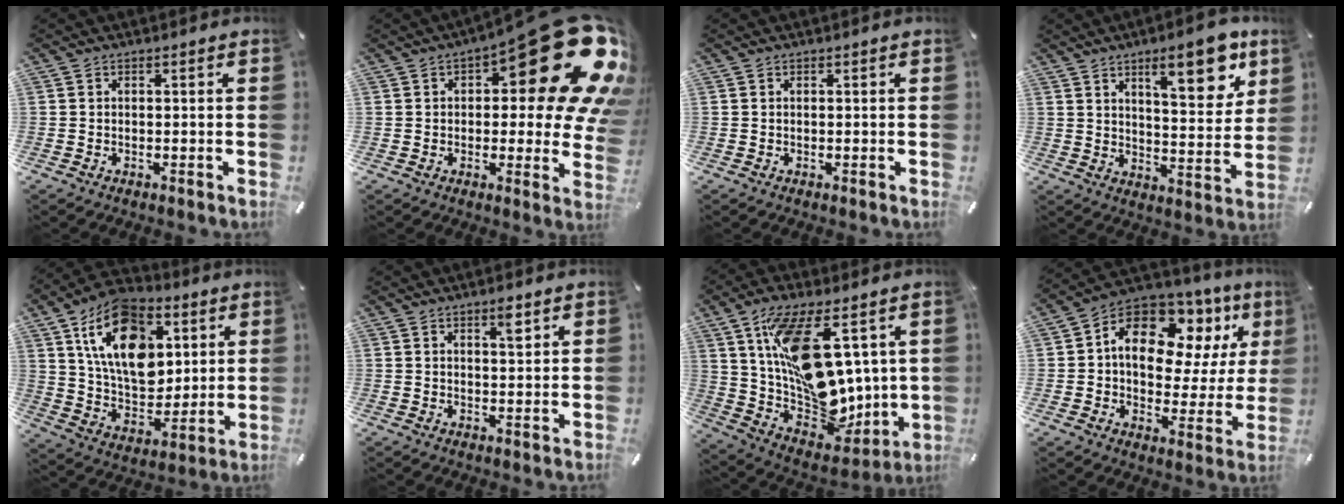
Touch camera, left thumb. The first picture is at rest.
{"total": 28.8, "force": [11.5, 10.8, 24.1], "torque": [-0.285, -0.086, 0.198]}
{"total": 0.0}
{"total": 12.7, "force": [7.5, 4.5, 9.1], "torque": [-0.111, -0.043, 0.120]}
{"total": 19.8, "force": [7.2, 13.3, 12.7], "torque": [-0.217, -0.020, 0.130]}
{"total": 3.5, "force": [2.0, 0.9, 2.7], "torque": [-0.042, -0.003, 0.030]}
{"total": 20.6, "force": [7.4, 11.6, 15.3], "torque": [-0.262, -0.055, 0.136]}
{"total": 14.6, "force": [6.7, 9.7, 8.7], "torque": [-0.144, -0.042, 0.119]}